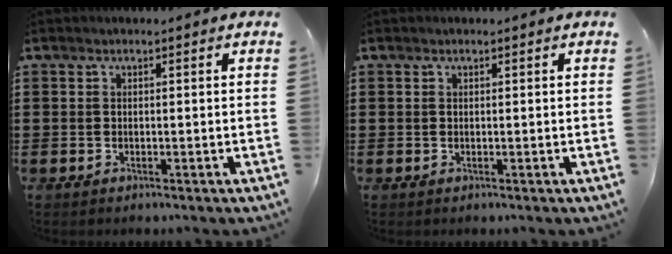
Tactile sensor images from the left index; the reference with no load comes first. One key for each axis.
{"total": 0.0}